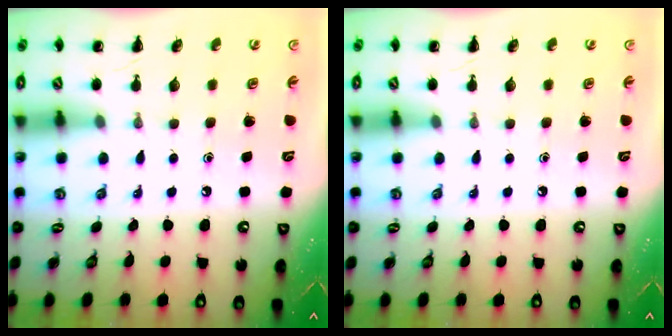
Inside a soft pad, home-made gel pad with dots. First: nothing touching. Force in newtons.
{"total": 0.0}